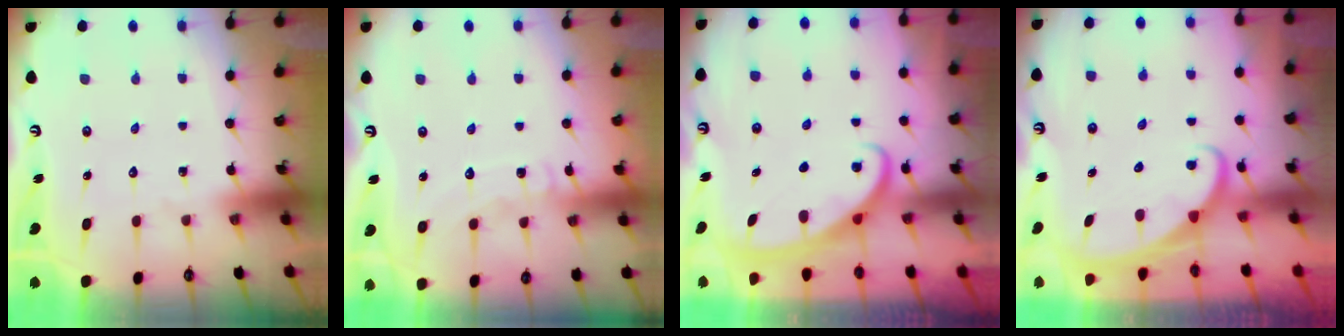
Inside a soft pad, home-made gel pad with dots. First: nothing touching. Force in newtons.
{"total": 6.7, "press": 6.7, "slide": 0.1}
{"total": 2.6, "press": 2.6, "slide": 0.4}
{"total": 2.1, "press": 2.1, "slide": 0.2}